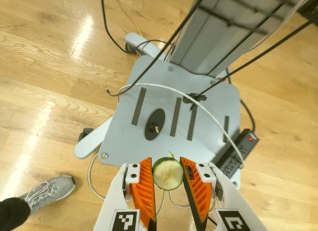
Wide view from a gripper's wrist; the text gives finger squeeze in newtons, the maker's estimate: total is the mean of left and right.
{"total": 8.0, "left": 7.9, "right": 8.0}